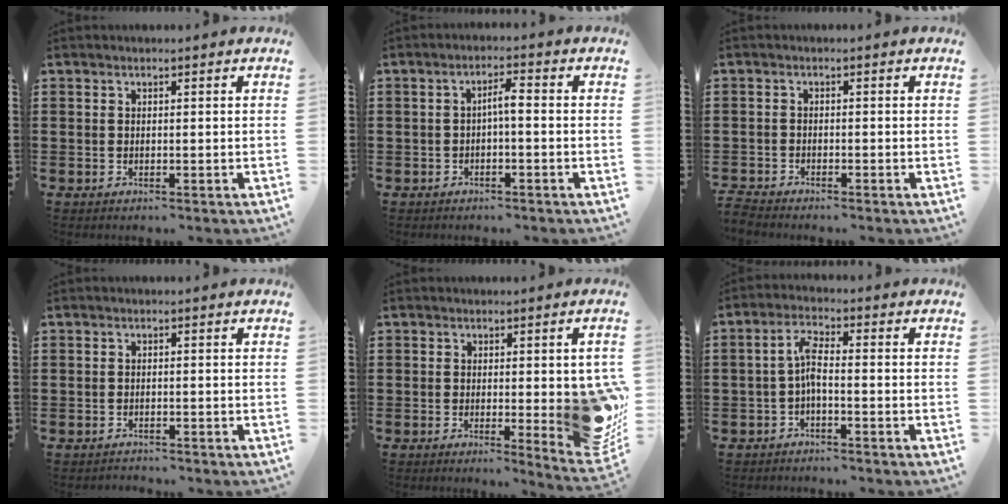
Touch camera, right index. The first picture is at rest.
{"total": 2.5, "force": [-0.7, 0.3, 2.4], "torque": [-0.047, 0.003, -0.015]}
{"total": 1.6, "force": [-1.6, -0.1, -0.1], "torque": [-0.003, -0.001, -0.034]}
{"total": 0.8, "force": [-0.8, 0.3, -0.1], "torque": [0.000, 0.002, -0.018]}
{"total": 8.4, "force": [-0.2, 2.3, 8.0], "torque": [-0.087, -0.023, 0.004]}
{"total": 3.7, "force": [-1.0, 0.9, 3.5], "torque": [-0.073, 0.005, -0.021]}